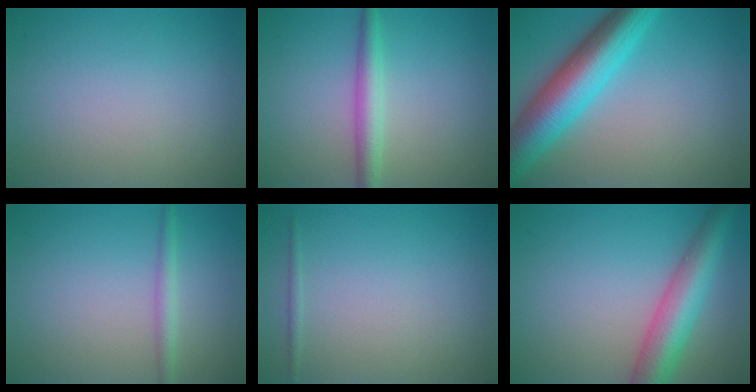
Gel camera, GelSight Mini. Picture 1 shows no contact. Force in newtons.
{"total": 3.0, "press": 3.0, "slide": 0.1}
{"total": 8.7, "press": 8.7, "slide": 0.1}
{"total": 1.7, "press": 1.7, "slide": 0.1}
{"total": 0.5, "press": 0.5, "slide": 0.1}
{"total": 6.5, "press": 6.5, "slide": 0.2}